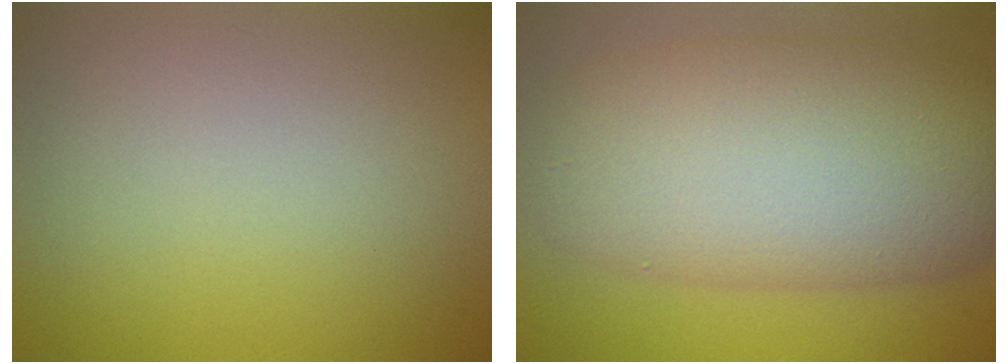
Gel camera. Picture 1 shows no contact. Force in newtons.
{"total": 12.0, "press": 12.0, "slide": 0.2}